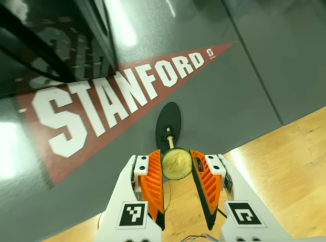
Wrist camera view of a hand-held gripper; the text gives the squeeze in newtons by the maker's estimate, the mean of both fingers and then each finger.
{"total": 4.4, "left": 3.9, "right": 5.0}